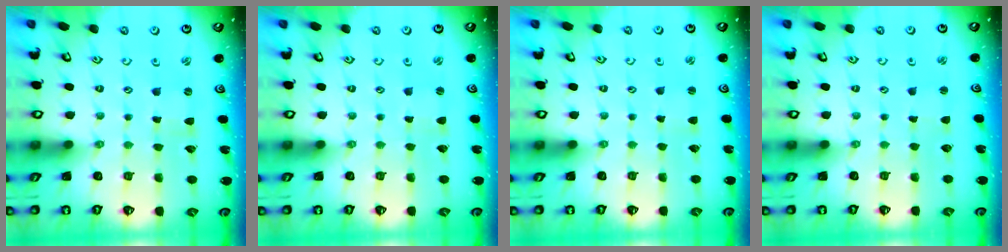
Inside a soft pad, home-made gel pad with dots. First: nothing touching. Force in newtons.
{"total": 1.0, "press": 1.0, "slide": 0.2}
{"total": 2.2, "press": 2.2, "slide": 0.3}
{"total": 1.6, "press": 1.6, "slide": 0.3}